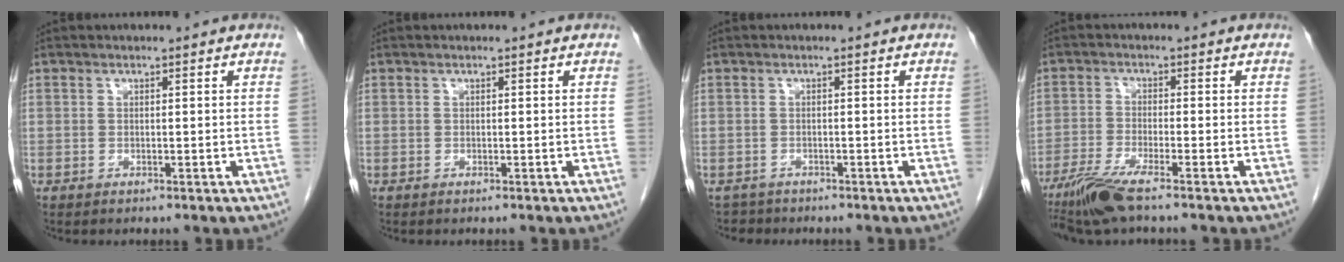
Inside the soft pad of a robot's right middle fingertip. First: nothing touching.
{"total": 0.0}
{"total": 1.9, "force": [-1.7, 0.7, -0.5], "torque": [0.000, -0.003, -0.030]}
{"total": 6.5, "force": [-4.8, 0.0, 4.4], "torque": [-0.092, -0.021, -0.096]}